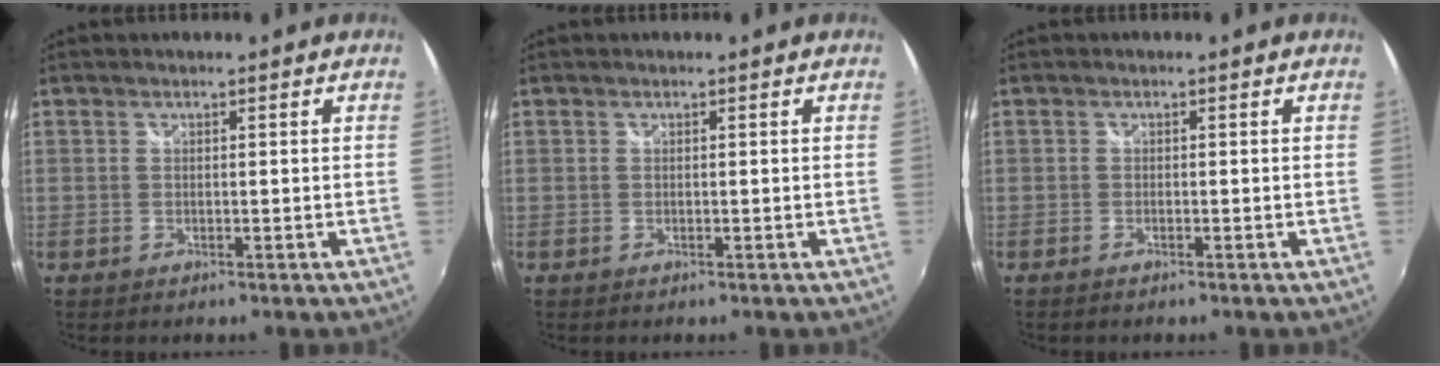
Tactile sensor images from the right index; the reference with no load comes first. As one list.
[{"total": 0.0}, {"total": 0.7, "force": [-0.6, 0.3, 0.3], "torque": [-0.007, -0.003, -0.014]}]